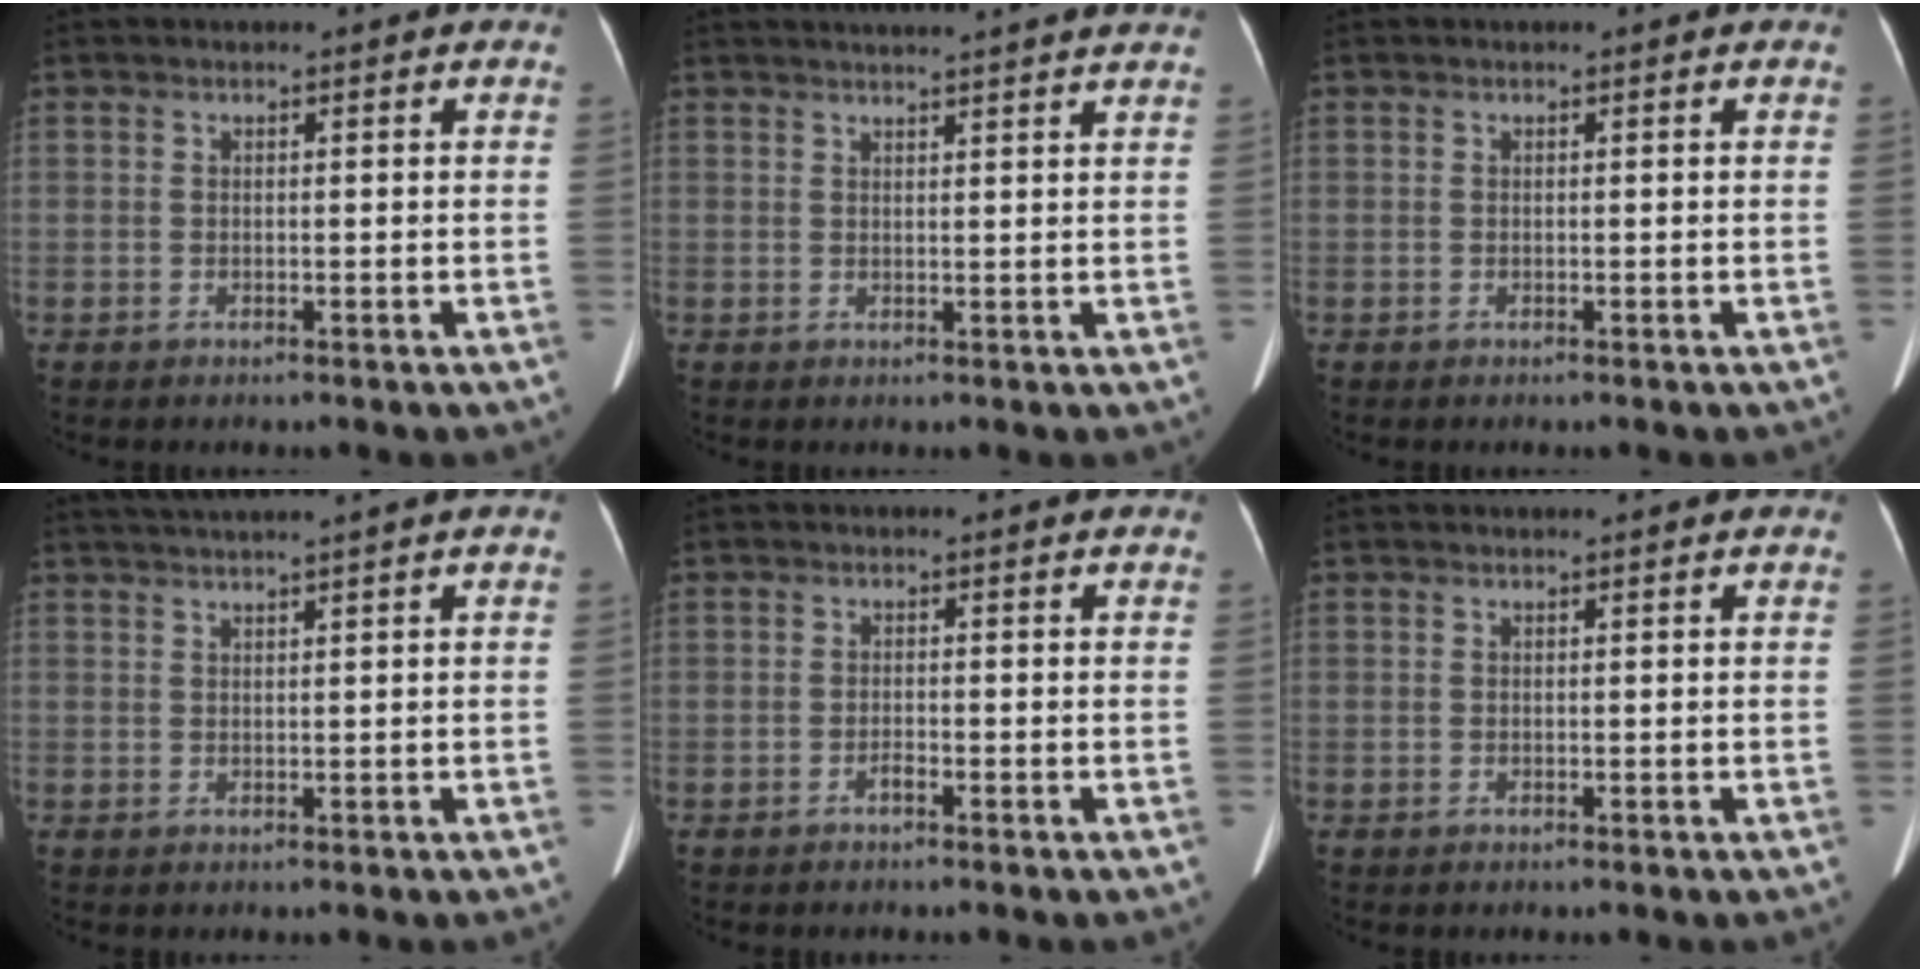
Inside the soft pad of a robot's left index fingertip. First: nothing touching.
{"total": 10.9, "force": [10.0, -0.5, 4.2], "torque": [-0.062, 0.014, 0.113]}
{"total": 0.0}
{"total": 4.2, "force": [3.3, -1.4, 2.2], "torque": [-0.034, 0.019, 0.063]}
{"total": 0.7, "force": [-0.6, 0.0, 0.5], "torque": [-0.009, 0.000, -0.011]}
{"total": 0.7, "force": [0.7, 0.0, 0.2], "torque": [-0.003, 0.005, 0.007]}